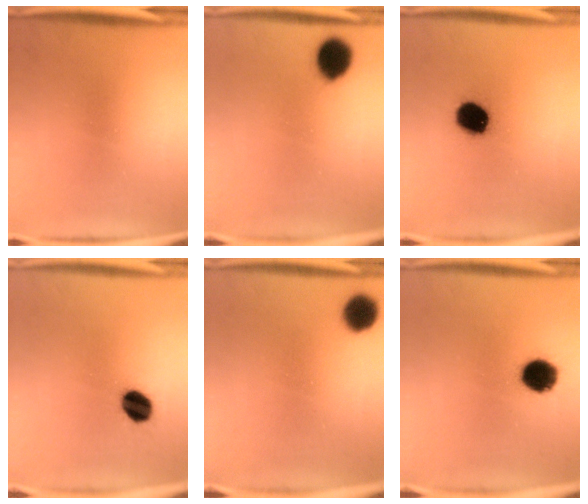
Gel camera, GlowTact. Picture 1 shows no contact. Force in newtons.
{"total": 9.1}
{"total": 11.3}
{"total": 7.5}
{"total": 6.8}
{"total": 10.1}